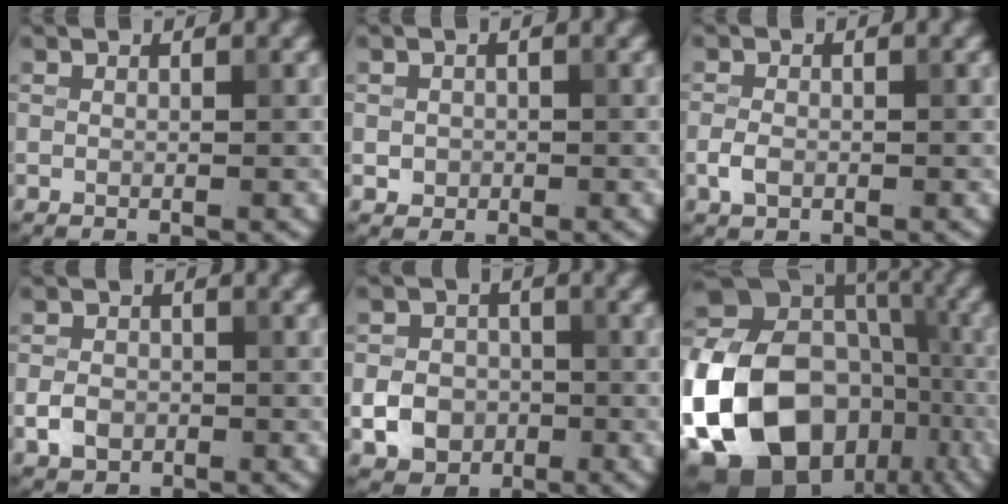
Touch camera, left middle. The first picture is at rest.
{"total": 1.2, "force": [-0.1, 1.1, 0.3], "torque": [0.002, -0.004, -0.004]}
{"total": 1.6, "force": [-0.6, 1.1, 1.0], "torque": [-0.020, 0.001, -0.015]}
{"total": 2.4, "force": [-0.8, 1.9, 1.3], "torque": [-0.018, 0.000, -0.020]}
{"total": 4.1, "force": [-1.2, 3.6, 1.7], "torque": [-0.026, 0.001, -0.026]}
{"total": 21.6, "force": [-6.8, 16.6, 12.1], "torque": [-0.252, -0.016, -0.115]}